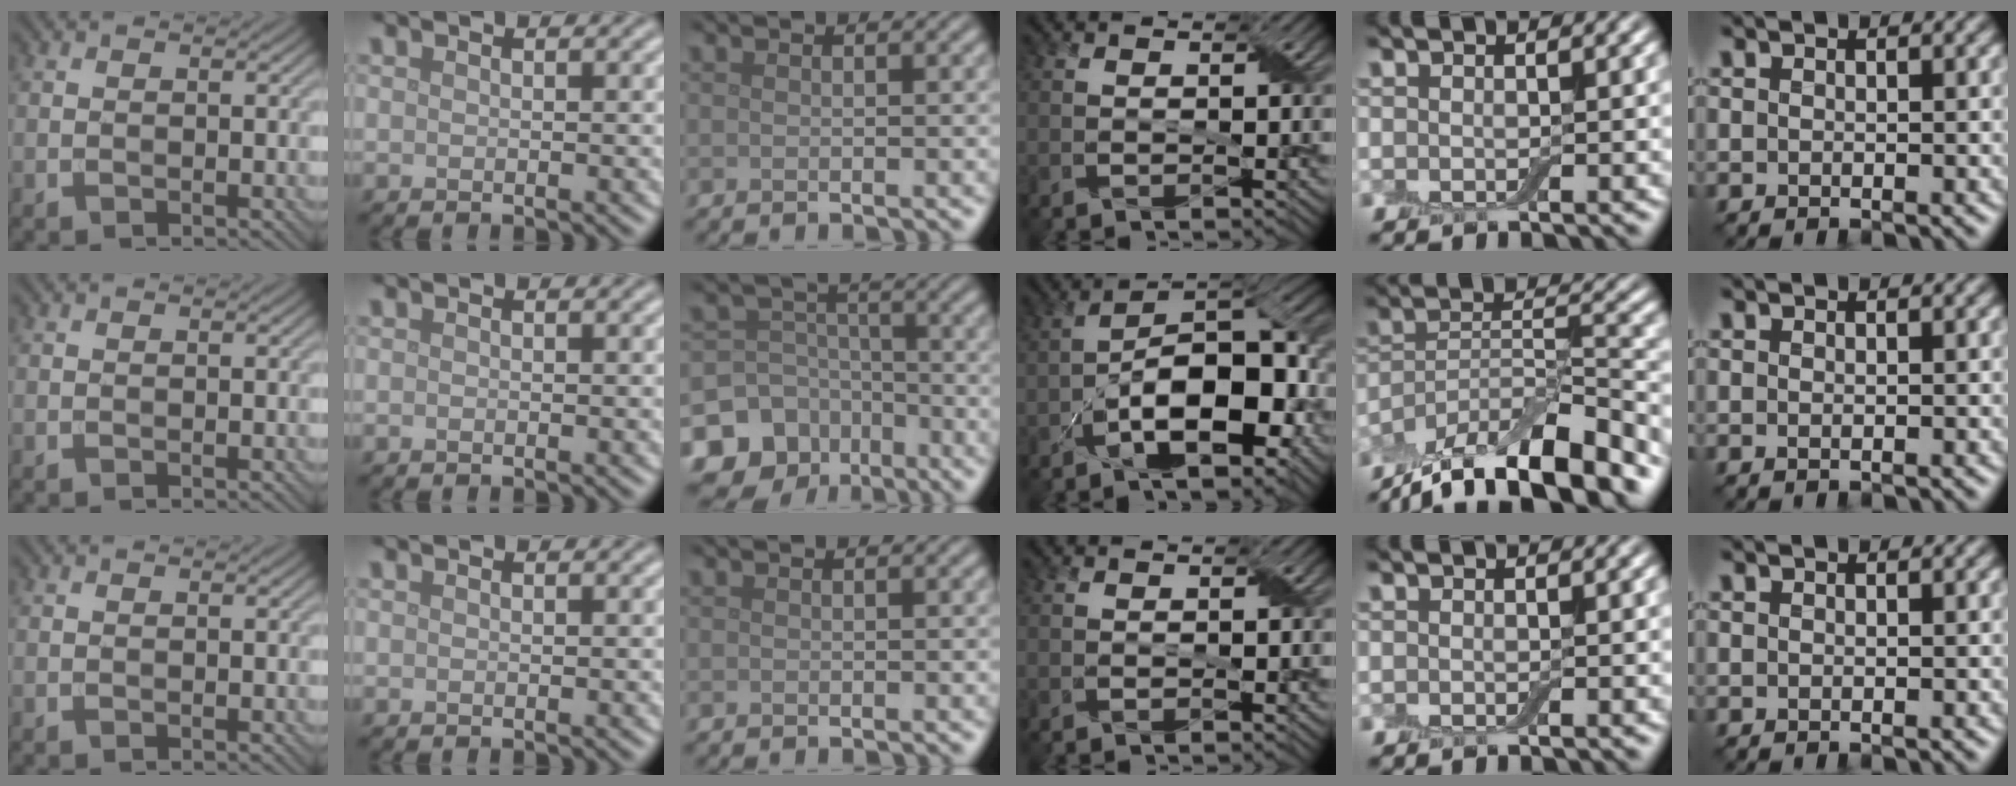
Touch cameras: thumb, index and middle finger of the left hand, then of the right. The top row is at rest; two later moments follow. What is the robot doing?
{"motion": "fold", "object": "cloth"}